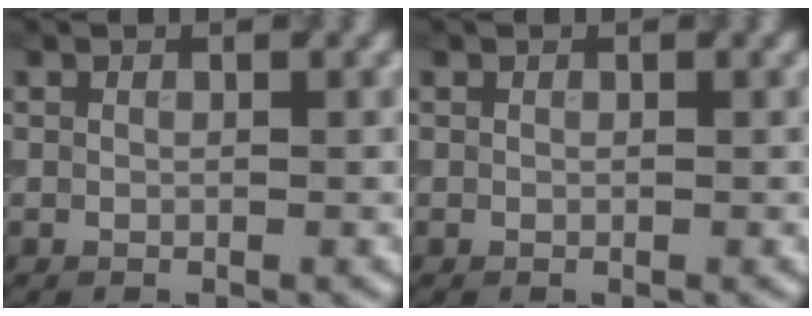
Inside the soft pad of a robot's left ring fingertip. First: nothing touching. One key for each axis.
{"total": 0.0}